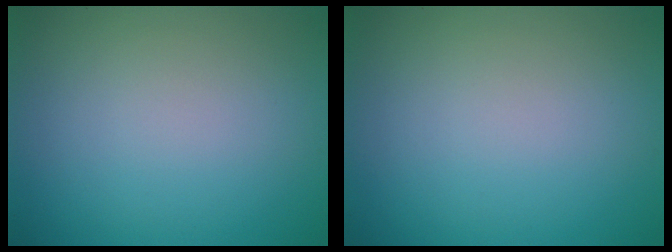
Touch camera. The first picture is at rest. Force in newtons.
{"total": 0.0}